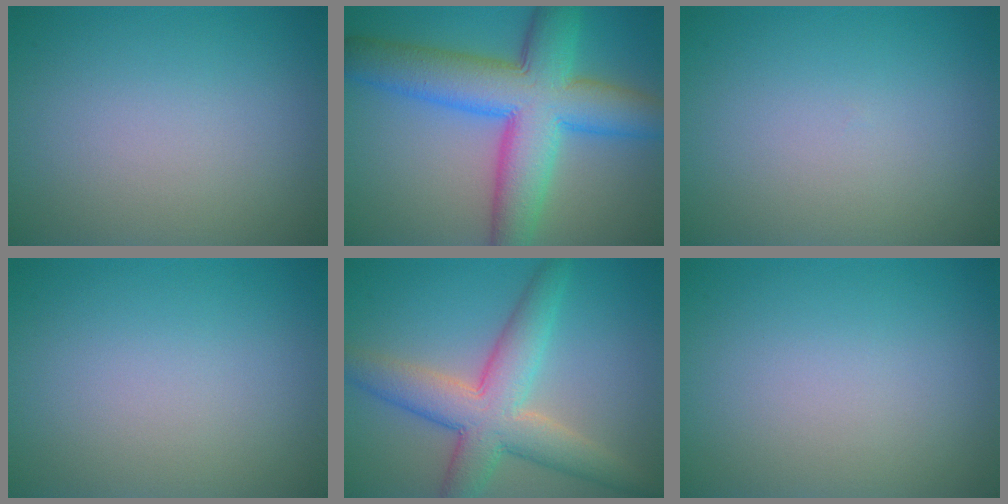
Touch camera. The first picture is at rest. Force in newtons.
{"total": 11.1, "press": 11.1, "slide": 0.2}
{"total": 0.0}
{"total": 0.0}
{"total": 7.0, "press": 7.0, "slide": 0.2}
{"total": 0.0}